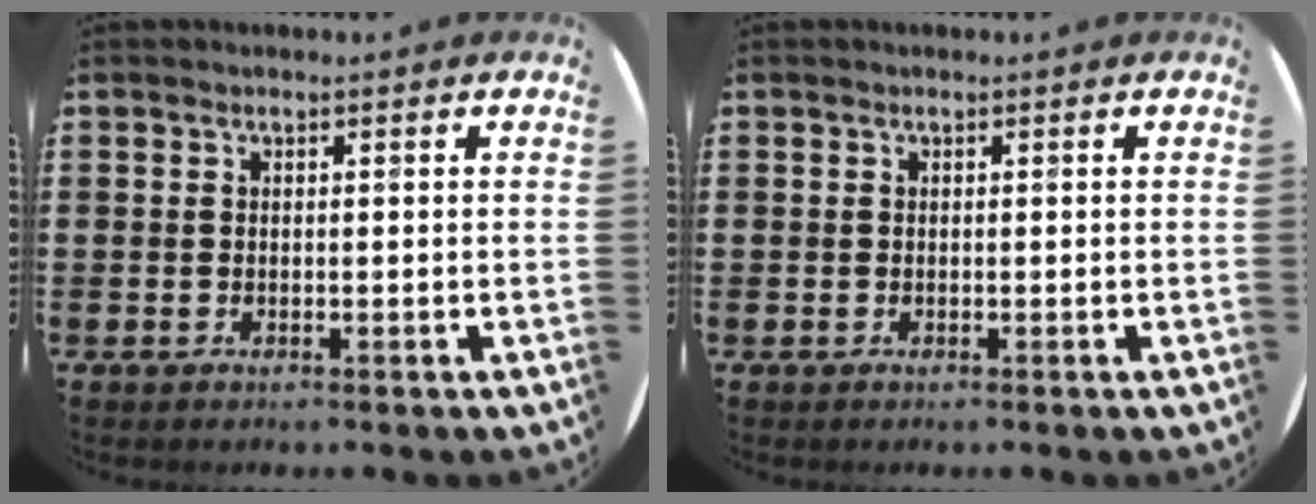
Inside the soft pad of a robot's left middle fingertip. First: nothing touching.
{"total": 0.0}